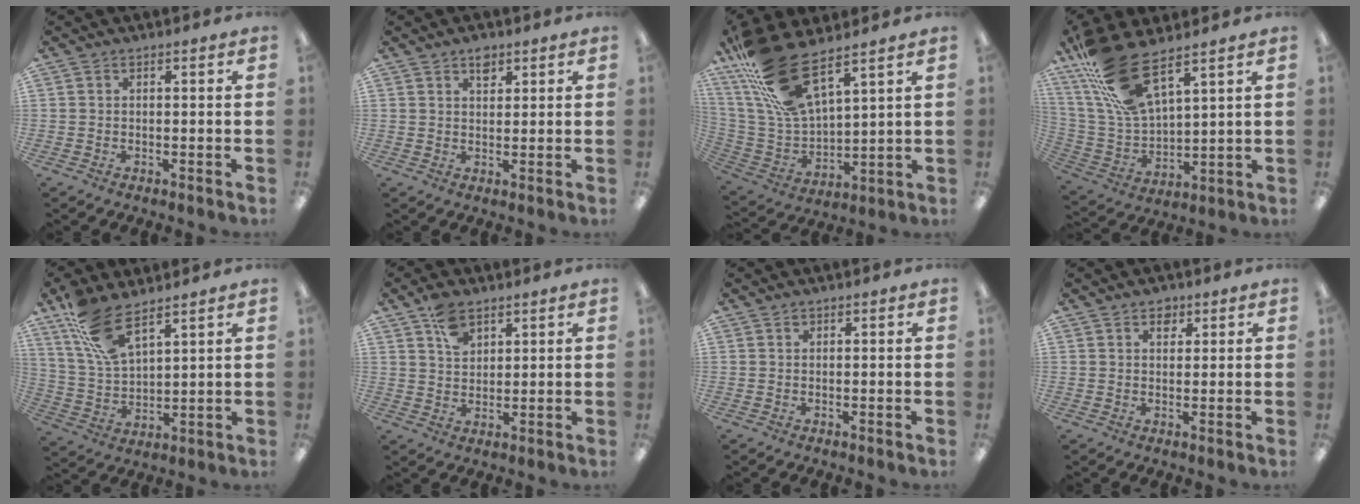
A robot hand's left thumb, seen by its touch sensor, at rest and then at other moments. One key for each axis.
{"total": 3.3, "fx": 2.2, "fy": 1.9, "fz": 1.5, "tx": -0.009, "ty": -0.008, "tz": 0.036}
{"total": 19.3, "fx": 13.2, "fy": 6.9, "fz": 12.3, "tx": -0.285, "ty": -0.073, "tz": 0.235}
{"total": 17.6, "fx": 11.8, "fy": 6.2, "fz": 11.5, "tx": -0.267, "ty": -0.056, "tz": 0.212}
{"total": 11.9, "fx": 8.6, "fy": 4.2, "fz": 7.0, "tx": -0.157, "ty": -0.033, "tz": 0.165}
{"total": 6.3, "fx": 4.1, "fy": 3.8, "fz": 3.0, "tx": -0.049, "ty": -0.010, "tz": 0.075}
{"total": 0.5, "fx": 0.4, "fy": 0.3, "fz": 0.2, "tx": -0.004, "ty": 0.001, "tz": 0.008}
{"total": 2.7, "fx": 1.9, "fy": 1.7, "fz": 1.0, "tx": 0.002, "ty": -0.008, "tz": 0.029}